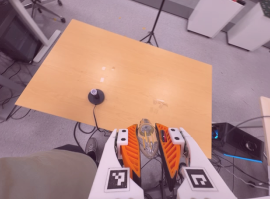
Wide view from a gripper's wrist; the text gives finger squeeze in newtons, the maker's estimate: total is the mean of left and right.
{"total": 22.2, "left": 24.9, "right": 19.4}